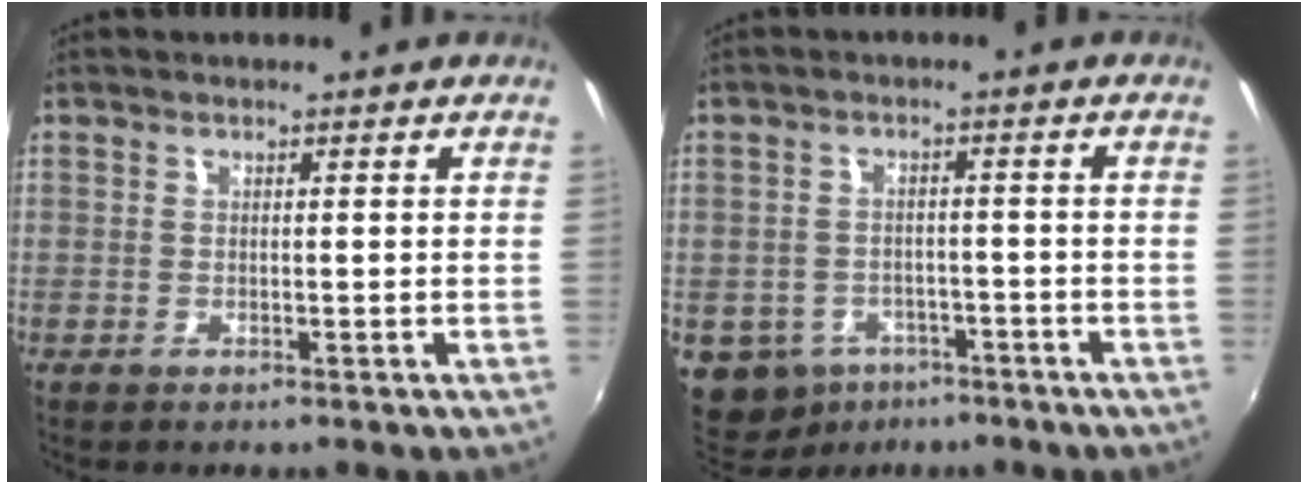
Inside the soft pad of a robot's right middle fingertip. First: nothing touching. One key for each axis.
{"total": 10.2, "fx": -5.6, "fy": 7.8, "fz": 3.4, "tx": -0.110, "ty": -0.006, "tz": -0.071}